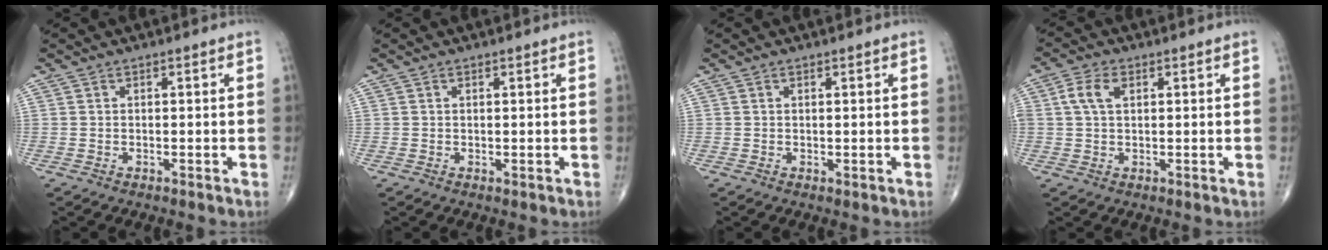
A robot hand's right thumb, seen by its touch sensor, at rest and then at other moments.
{"total": 0.0}
{"total": 0.5, "force": [0.2, 0.2, 0.4], "torque": [-0.006, -0.001, 0.005]}
{"total": 4.5, "force": [1.3, 2.7, 3.4], "torque": [-0.078, 0.010, 0.022]}